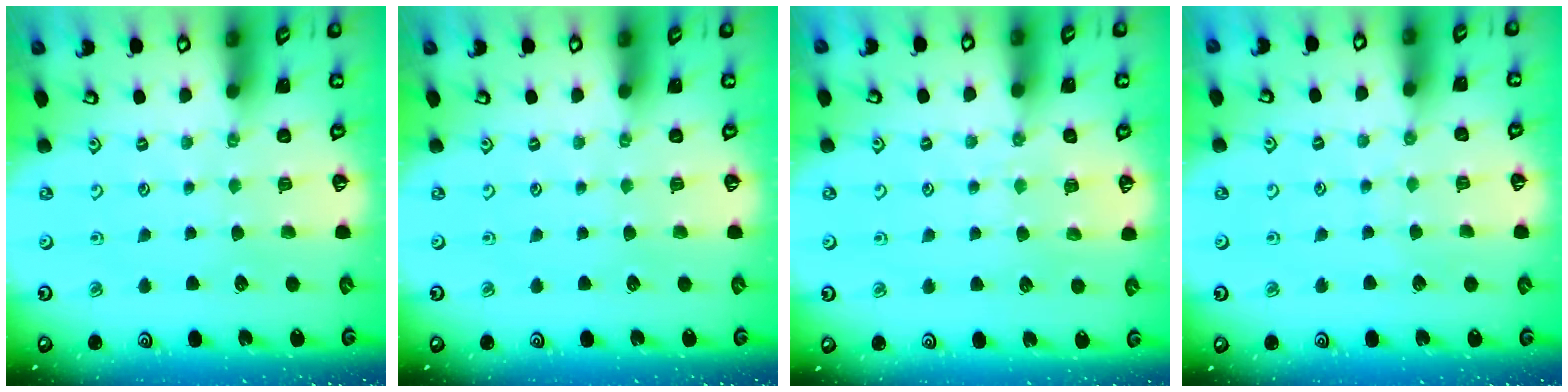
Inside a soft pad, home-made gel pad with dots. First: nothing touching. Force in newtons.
{"total": 0.0}
{"total": 5.9, "press": 5.8, "slide": 0.8}
{"total": 4.5, "press": 4.5, "slide": 0.4}